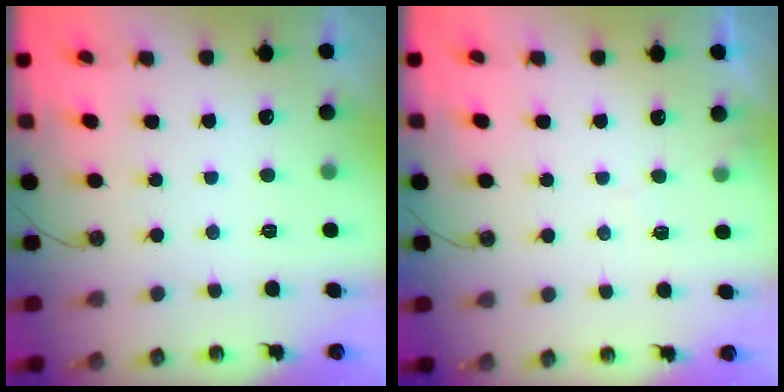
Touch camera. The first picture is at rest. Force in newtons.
{"total": 5.0, "press": 4.9, "slide": 0.7}